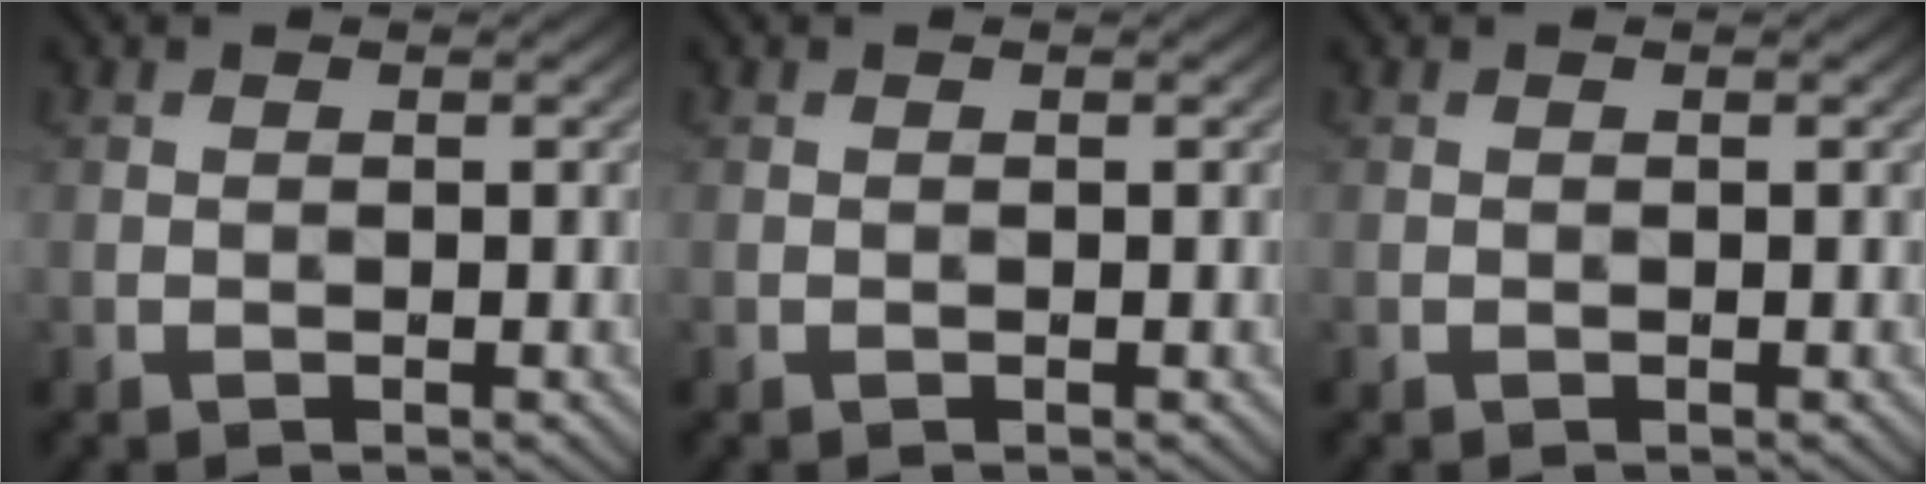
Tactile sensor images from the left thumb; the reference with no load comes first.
{"total": 0.0}
{"total": 0.0}